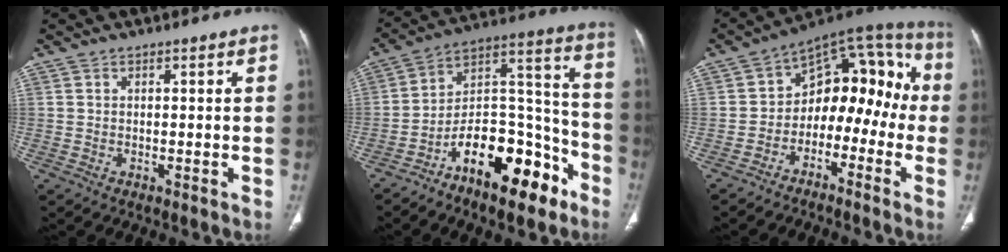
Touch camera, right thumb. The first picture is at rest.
{"total": 19.4, "force": [-11.3, 8.6, 13.1], "torque": [-0.174, 0.107, -0.187]}
{"total": 15.3, "force": [-4.2, 10.4, 10.4], "torque": [-0.086, 0.093, -0.075]}